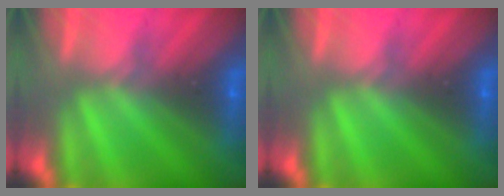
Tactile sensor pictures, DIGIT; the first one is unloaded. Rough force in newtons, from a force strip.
{"total": 0.0}